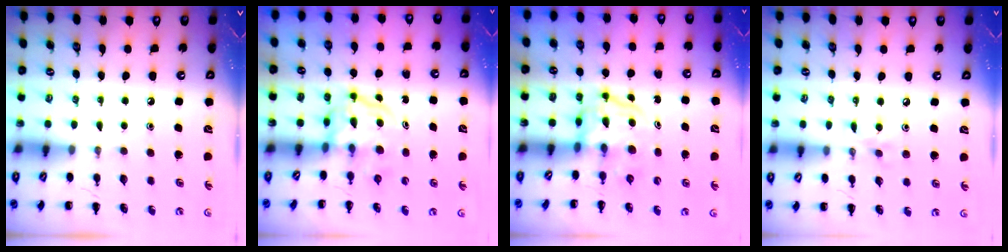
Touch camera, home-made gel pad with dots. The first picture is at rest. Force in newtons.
{"total": 3.9, "press": 3.9, "slide": 0.4}
{"total": 3.7, "press": 3.7, "slide": 0.6}
{"total": 5.4, "press": 5.1, "slide": 1.9}